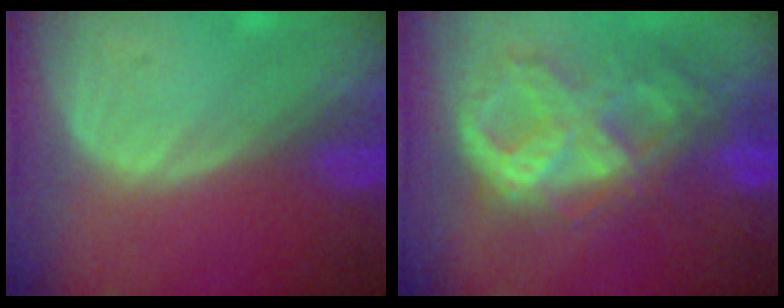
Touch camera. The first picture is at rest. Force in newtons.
{"total": 10.6, "press": 8.9, "slide": 5.7}